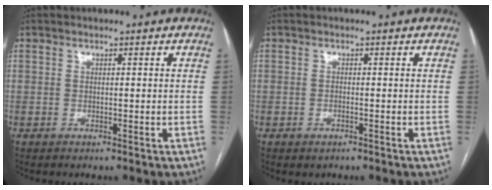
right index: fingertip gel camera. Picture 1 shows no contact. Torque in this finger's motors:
{"motor_torque": [0.34, -0.14, 0.04, 0.00]}